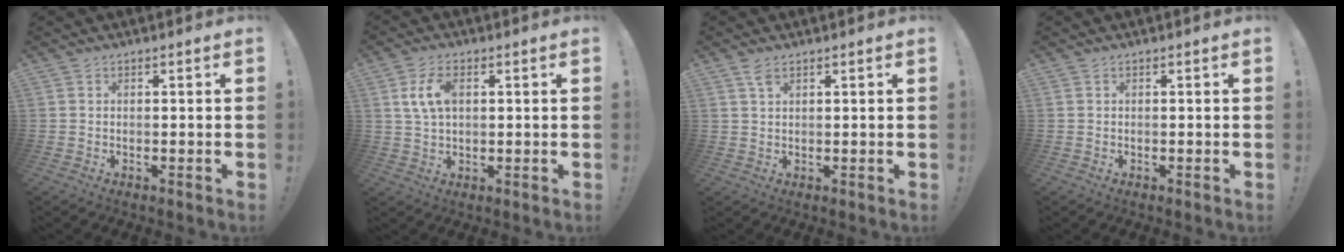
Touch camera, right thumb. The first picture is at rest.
{"total": 7.8, "force": [2.0, 4.5, 6.1], "torque": [-0.111, 0.004, 0.037]}
{"total": 2.9, "force": [1.8, 1.2, 2.0], "torque": [-0.036, -0.004, 0.032]}
{"total": 0.0}